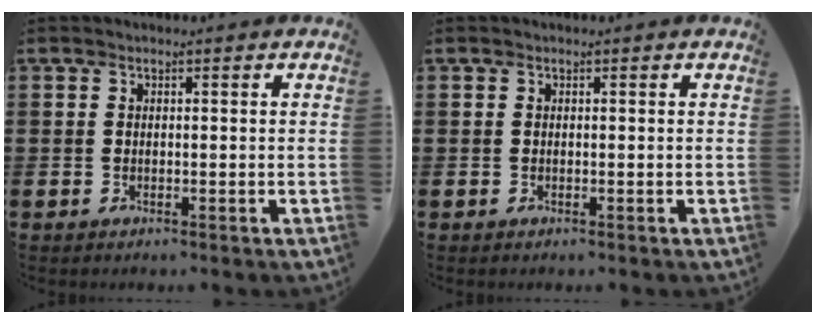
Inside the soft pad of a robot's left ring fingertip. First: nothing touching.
{"total": 0.0}